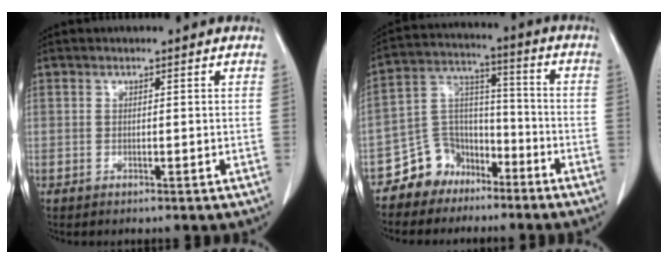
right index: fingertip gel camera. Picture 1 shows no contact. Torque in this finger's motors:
{"motor_torque": [0.14, -0.52, -0.06, -0.05]}